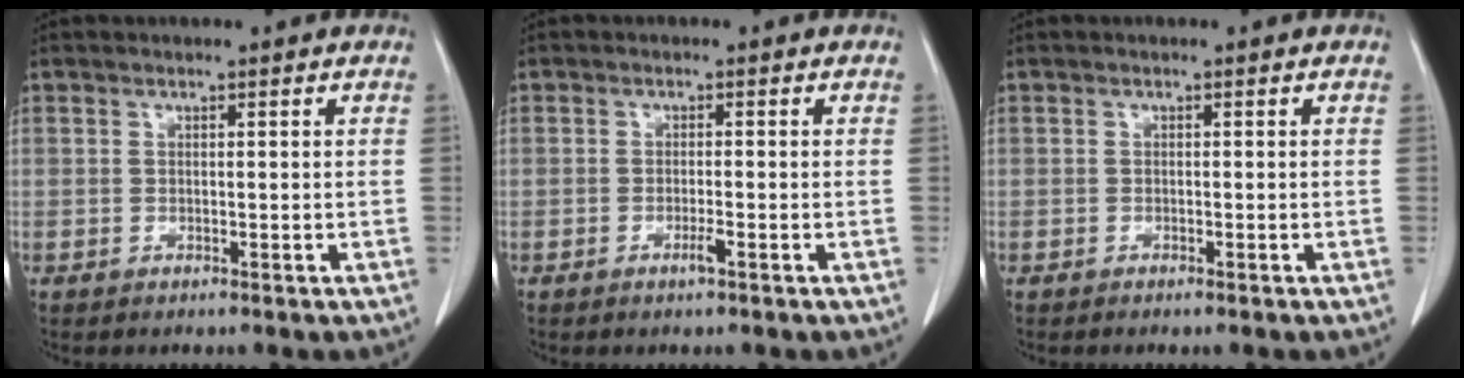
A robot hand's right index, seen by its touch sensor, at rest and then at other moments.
{"total": 1.5, "force": [-0.8, 0.0, 1.2], "torque": [-0.026, -0.001, -0.015]}
{"total": 0.7, "force": [-0.6, 0.1, 0.4], "torque": [-0.010, -0.002, -0.008]}